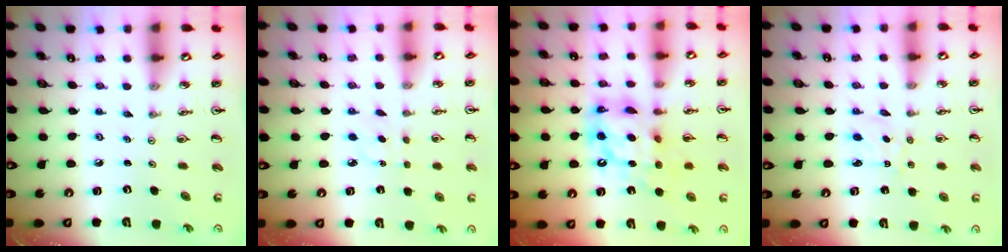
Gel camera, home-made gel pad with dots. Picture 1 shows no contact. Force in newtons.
{"total": 3.9, "press": 3.9, "slide": 0.6}
{"total": 15.1, "press": 15.1, "slide": 1.3}
{"total": 2.9, "press": 2.9, "slide": 0.4}